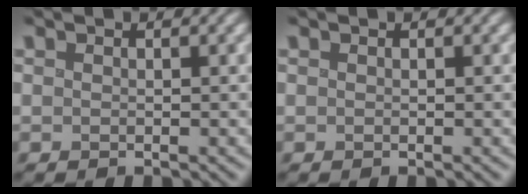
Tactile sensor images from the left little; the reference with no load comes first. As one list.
[{"total": 0.0}]